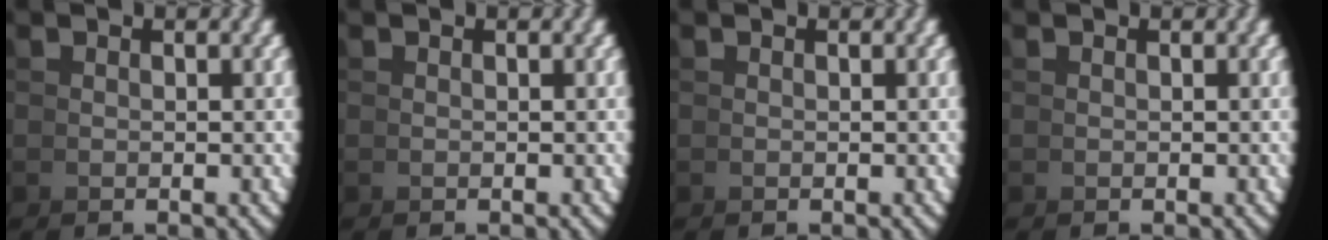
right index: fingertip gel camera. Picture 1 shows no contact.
{"total": 0.0}
{"total": 0.0}
{"total": 0.0}